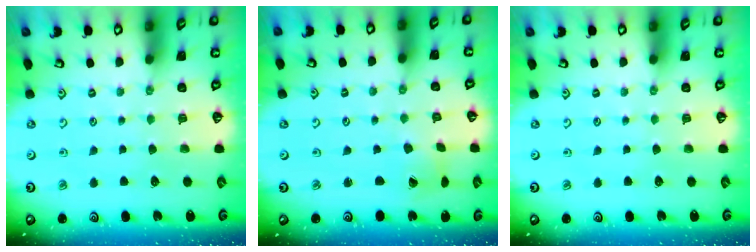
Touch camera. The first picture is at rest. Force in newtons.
{"total": 1.8, "press": 1.7, "slide": 0.2}
{"total": 0.0}